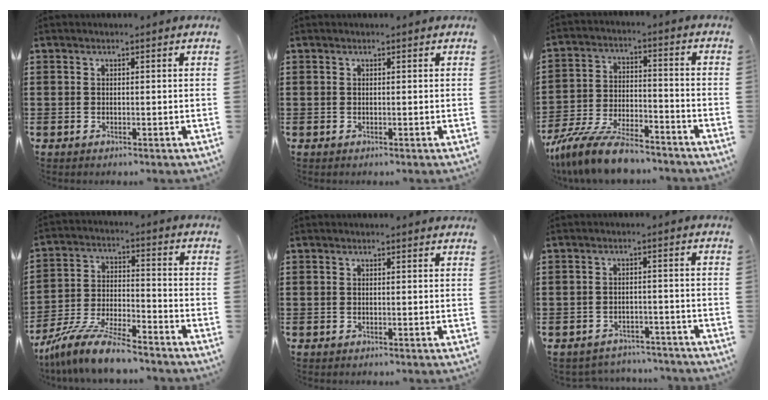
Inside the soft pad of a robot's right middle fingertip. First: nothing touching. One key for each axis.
{"total": 0.0}
{"total": 9.6, "fx": -8.5, "fy": 1.8, "fz": 4.1, "tx": -0.084, "ty": 0.017, "tz": -0.165}
{"total": 9.6, "fx": -8.7, "fy": 1.0, "fz": 4.0, "tx": -0.082, "ty": 0.014, "tz": -0.172}
{"total": 0.0}
{"total": 2.9, "fx": -2.9, "fy": 0.5, "fz": -0.1, "tx": -0.006, "ty": -0.001, "tz": -0.062}